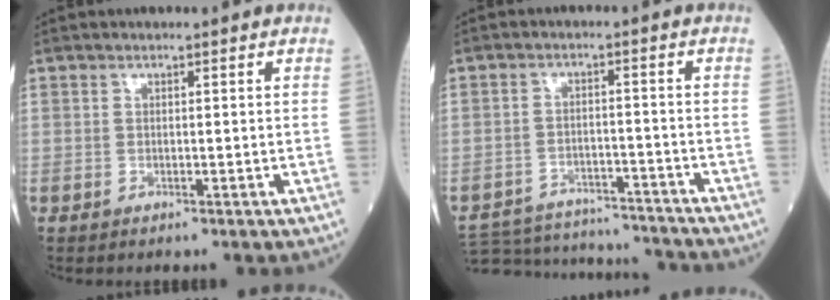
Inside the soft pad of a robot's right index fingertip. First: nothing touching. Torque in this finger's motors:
{"motor_torque": [-1.58, 0.04, -1.06, -0.21]}